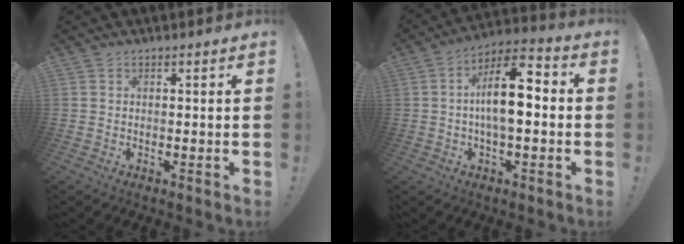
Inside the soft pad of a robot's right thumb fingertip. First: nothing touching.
{"total": 13.4, "force": [0.0, 5.4, 12.2], "torque": [-0.194, 0.001, -0.006]}